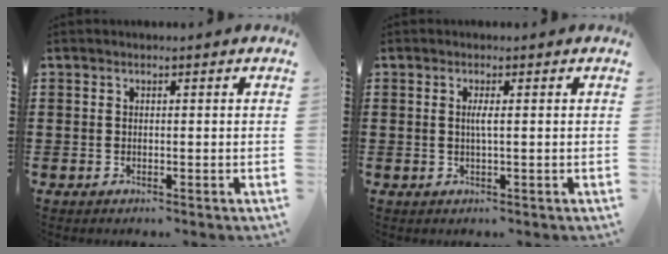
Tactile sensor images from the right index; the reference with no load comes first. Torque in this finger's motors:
{"motor_torque": [0.02, -0.01, 0.05, 0.04]}